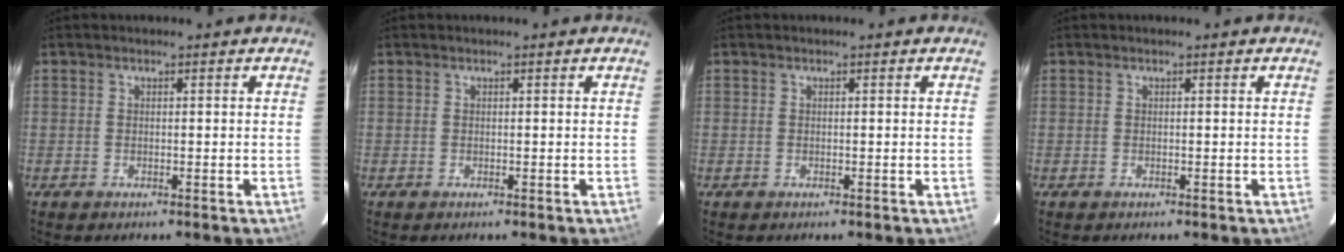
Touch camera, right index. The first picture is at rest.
{"total": 0.0}
{"total": 0.0}
{"total": 0.0}